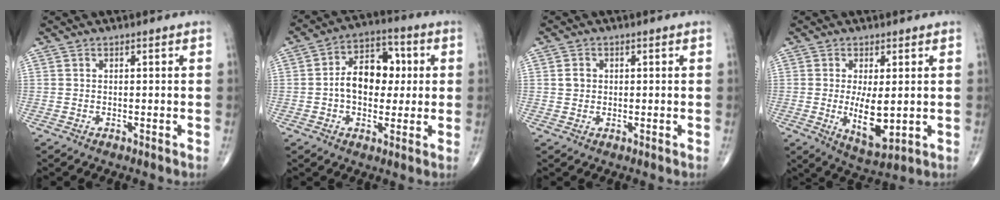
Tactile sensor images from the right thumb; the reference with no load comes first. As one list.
[{"total": 11.7, "force": [0.5, 8.0, 8.5], "torque": [-0.101, 0.025, 0.000]}, {"total": 2.1, "force": [0.3, 1.8, 0.9], "torque": [-0.009, 0.002, 0.007]}, {"total": 8.3, "force": [-0.3, 3.2, 7.6], "torque": [-0.122, -0.022, 0.006]}]